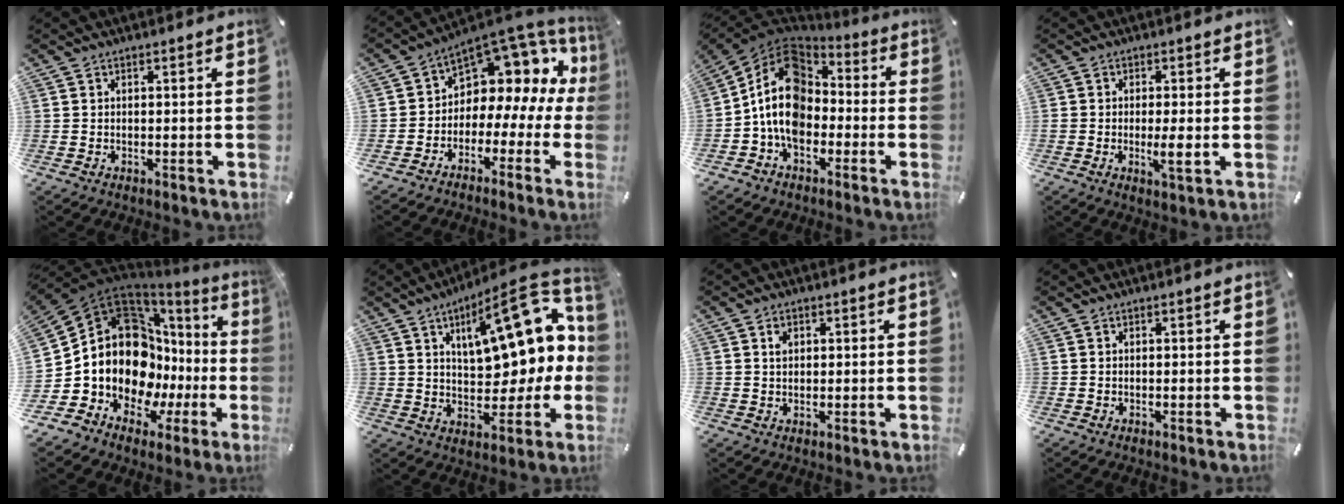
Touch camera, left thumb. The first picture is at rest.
{"total": 8.4, "force": [4.7, 6.1, 3.2], "torque": [-0.052, -0.060, 0.079]}
{"total": 14.6, "force": [-1.9, 11.1, 9.2], "torque": [-0.196, 0.019, -0.038]}
{"total": 3.6, "force": [-0.6, 0.9, 3.5], "torque": [-0.058, -0.003, -0.009]}
{"total": 16.4, "force": [1.5, 12.8, 10.1], "torque": [-0.197, -0.060, 0.041]}
{"total": 19.6, "force": [8.0, 8.9, 15.5], "torque": [-0.207, -0.045, 0.125]}
{"total": 1.9, "force": [0.7, 1.5, 1.1], "torque": [-0.008, -0.003, 0.009]}
{"total": 0.0}